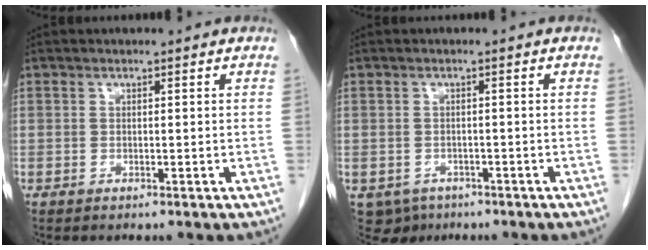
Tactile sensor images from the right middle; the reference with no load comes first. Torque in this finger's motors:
{"motor_torque": [-0.24, -0.41, -0.06, -0.02]}